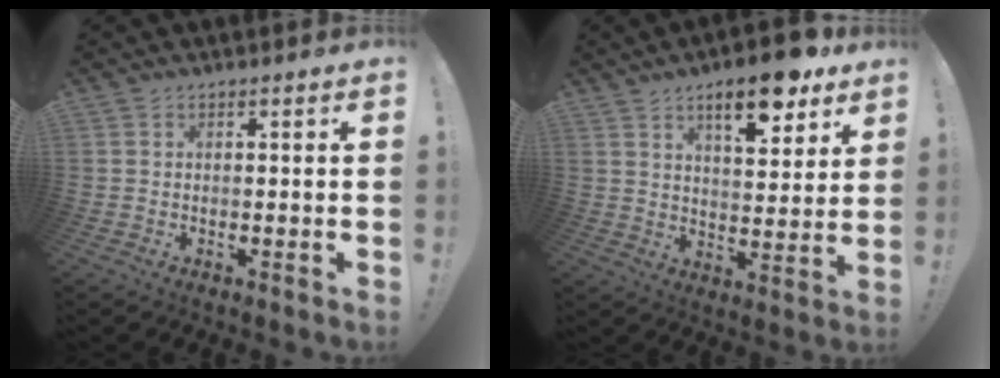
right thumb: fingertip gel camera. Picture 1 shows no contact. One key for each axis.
{"total": 13.2, "fx": 8.4, "fy": 4.3, "fz": 9.2, "tx": -0.130, "ty": -0.043, "tz": 0.136}